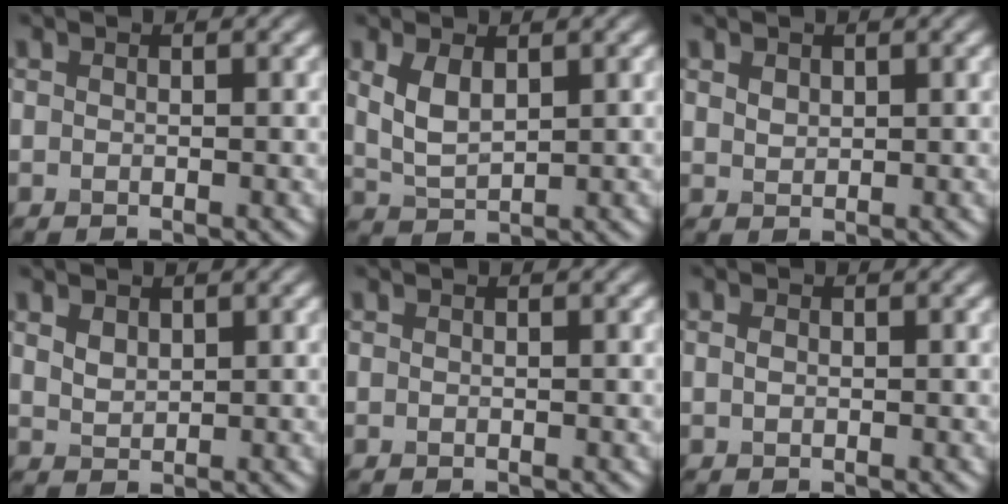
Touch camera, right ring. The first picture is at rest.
{"total": 3.2, "force": [1.2, 1.6, 2.5], "torque": [-0.058, -0.001, 0.030]}
{"total": 1.2, "force": [0.7, 0.8, 0.5], "torque": [-0.011, 0.000, 0.016]}
{"total": 1.5, "force": [0.9, 1.0, 0.8], "torque": [-0.016, -0.001, 0.023]}
{"total": 0.0}
{"total": 0.7, "force": [0.1, 0.5, 0.5], "torque": [-0.010, 0.001, 0.001]}